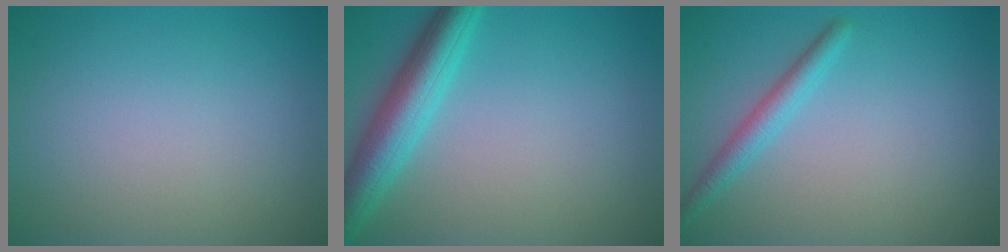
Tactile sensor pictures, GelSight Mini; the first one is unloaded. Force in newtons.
{"total": 5.2, "press": 5.2, "slide": 0.3}
{"total": 2.1, "press": 2.1, "slide": 0.2}